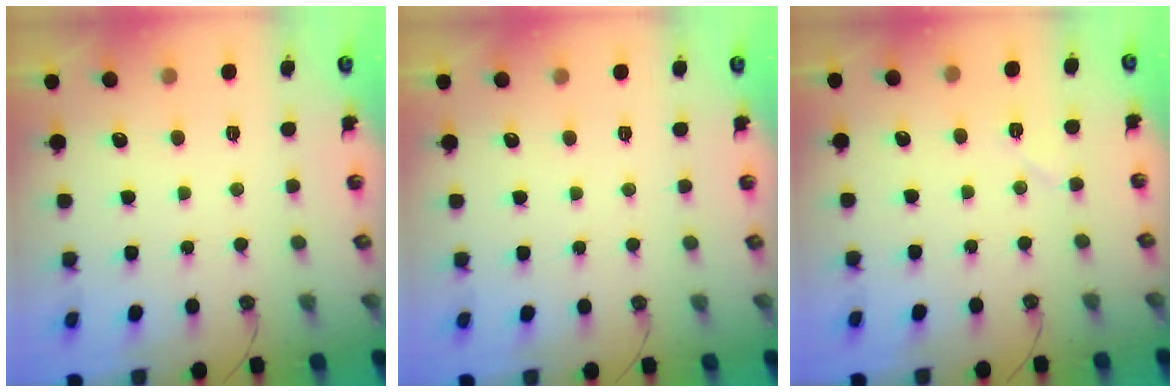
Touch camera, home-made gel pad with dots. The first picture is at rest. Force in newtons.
{"total": 1.7, "press": 0.9, "slide": 1.5}
{"total": 5.3, "press": 4.9, "slide": 2.0}